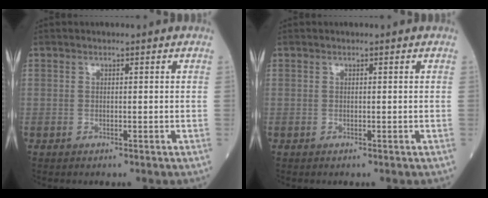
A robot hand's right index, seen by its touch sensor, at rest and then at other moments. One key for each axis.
{"total": 0.0}